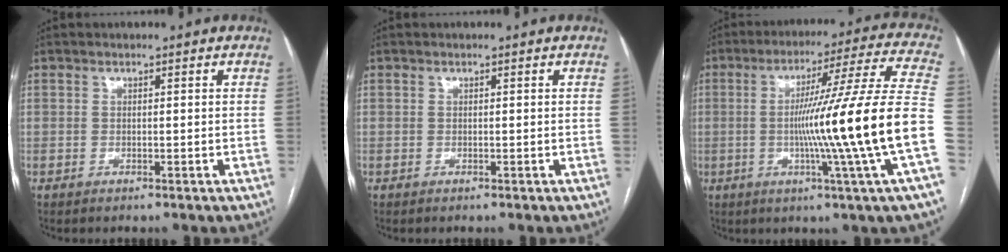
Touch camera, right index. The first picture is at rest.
{"total": 0.0}
{"total": 20.9, "force": [-3.7, -3.2, 20.4], "torque": [-0.283, -0.007, -0.074]}